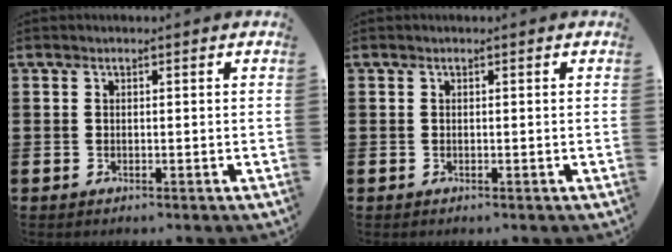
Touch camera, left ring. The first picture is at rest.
{"total": 0.0}